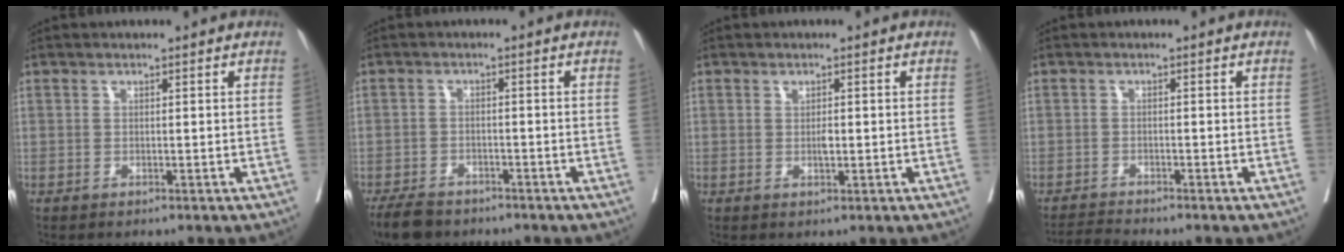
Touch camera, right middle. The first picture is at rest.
{"total": 5.6, "force": [-4.7, 2.4, 2.0], "torque": [-0.034, -0.007, -0.078]}
{"total": 1.3, "force": [0.0, 0.4, 1.3], "torque": [-0.025, -0.003, 0.004]}
{"total": 2.1, "force": [-1.9, -0.7, -0.1], "torque": [-0.005, -0.015, -0.036]}